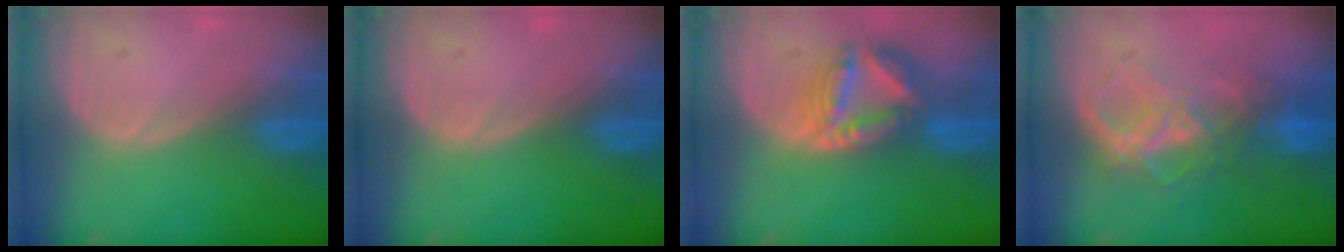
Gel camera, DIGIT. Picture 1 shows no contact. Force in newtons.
{"total": 0.0}
{"total": 8.0, "press": 6.9, "slide": 4.0}
{"total": 7.1, "press": 7.1, "slide": 1.0}